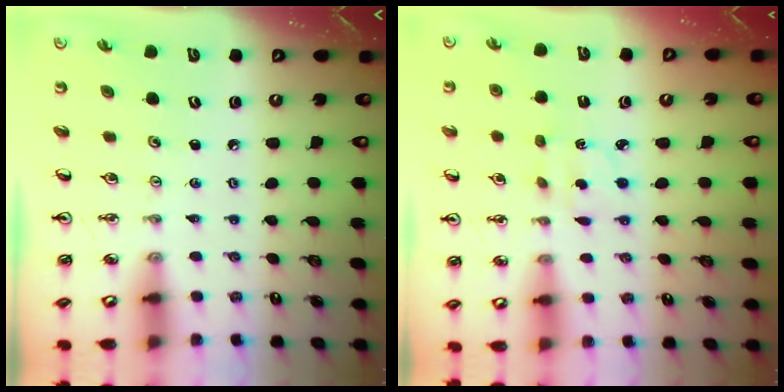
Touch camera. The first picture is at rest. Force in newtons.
{"total": 2.5, "press": 2.4, "slide": 0.5}